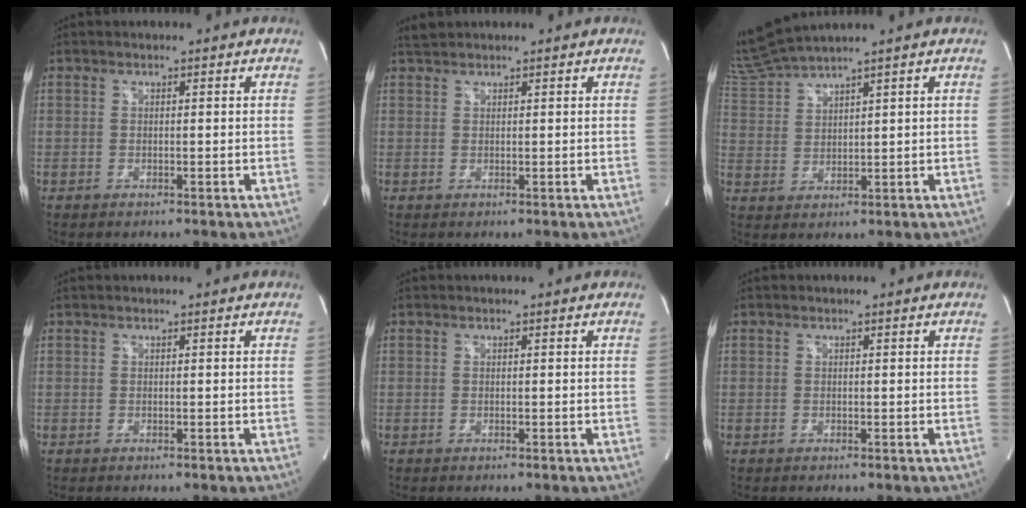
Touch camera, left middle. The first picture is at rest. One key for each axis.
{"total": 1.3, "fx": 1.3, "fy": 0.0, "fz": 0.0, "tx": -0.012, "ty": 0.010, "tz": 0.031}
{"total": 7.2, "fx": 6.7, "fy": -1.6, "fz": 2.1, "tx": -0.064, "ty": 0.004, "tz": 0.147}
{"total": 0.0}
{"total": 0.0}
{"total": 0.0}